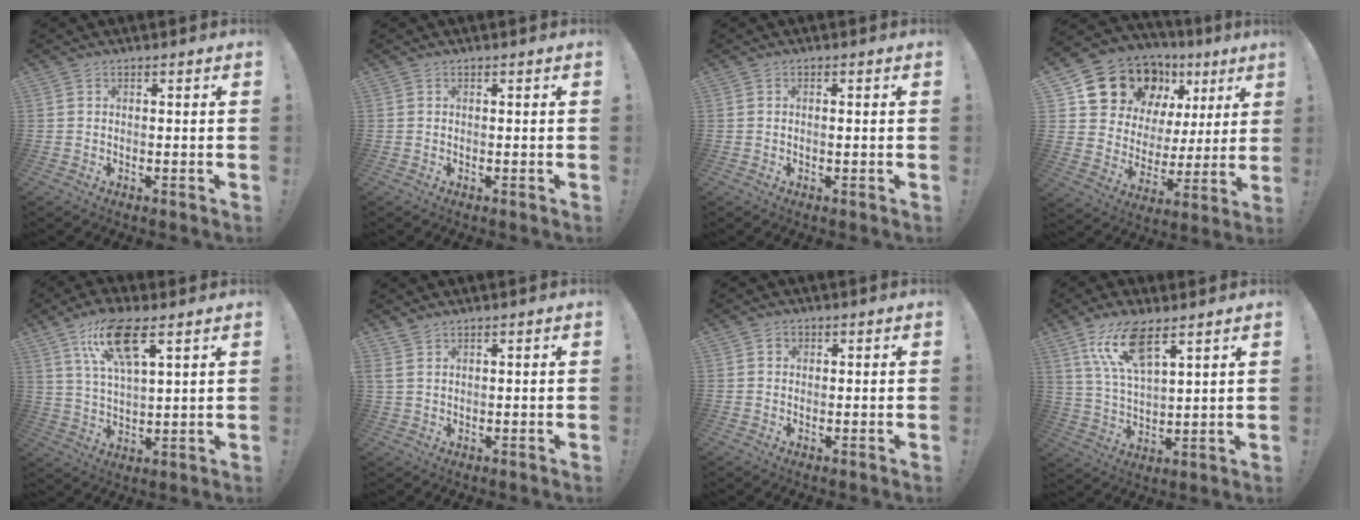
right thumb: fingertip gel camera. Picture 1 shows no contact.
{"total": 0.0}
{"total": 0.5, "force": [0.0, -0.2, 0.5], "torque": [-0.001, -0.005, -0.002]}
{"total": 16.7, "force": [11.1, 10.3, 6.8], "torque": [-0.108, -0.078, 0.220]}
{"total": 13.6, "force": [8.0, 4.1, 10.2], "torque": [-0.184, -0.022, 0.138]}
{"total": 2.8, "force": [2.1, 1.2, 1.4], "torque": [-0.031, -0.007, 0.042]}
{"total": 1.4, "force": [0.9, 1.1, 0.4], "torque": [0.001, 0.000, 0.014]}
{"total": 12.7, "force": [8.3, 3.7, 8.9], "torque": [-0.173, -0.027, 0.148]}